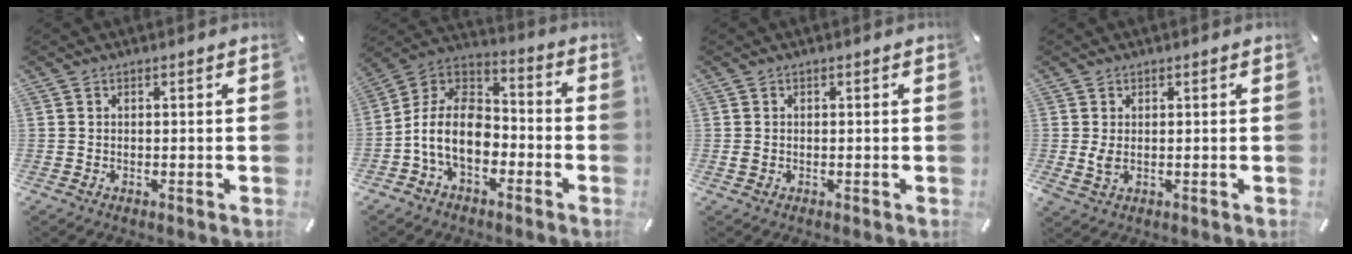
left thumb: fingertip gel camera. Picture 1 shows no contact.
{"total": 12.6, "force": [-5.2, 8.5, 7.7], "torque": [-0.181, 0.019, -0.103]}
{"total": 0.8, "force": [-0.1, 0.5, 0.6], "torque": [-0.011, 0.002, -0.003]}
{"total": 2.5, "force": [-0.1, 1.4, 2.1], "torque": [-0.045, -0.006, -0.006]}